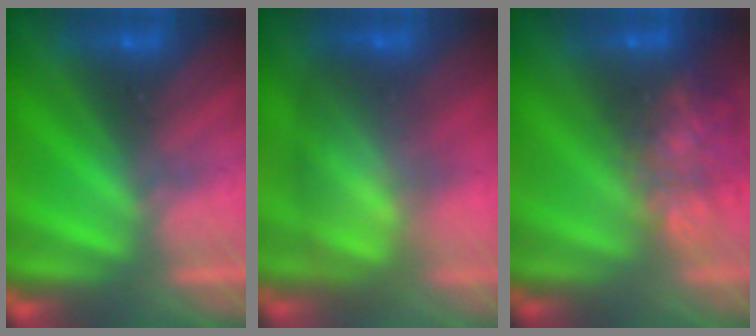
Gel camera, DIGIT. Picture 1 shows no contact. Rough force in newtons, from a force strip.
{"total": 6.6}
{"total": 8.7}